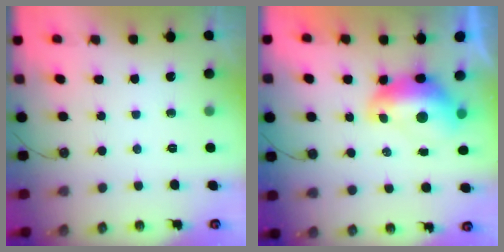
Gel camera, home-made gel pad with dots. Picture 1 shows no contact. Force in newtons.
{"total": 2.8, "press": 2.7, "slide": 0.7}